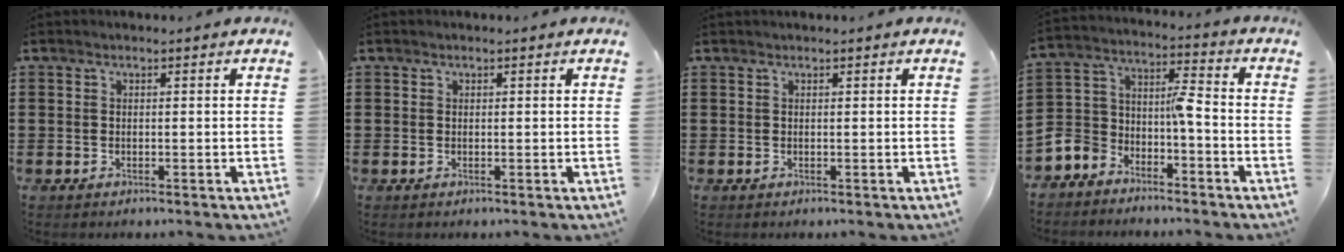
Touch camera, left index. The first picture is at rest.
{"total": 0.0}
{"total": 0.0}
{"total": 6.0, "force": [-4.3, 3.1, 2.7], "torque": [-0.075, -0.004, -0.093]}